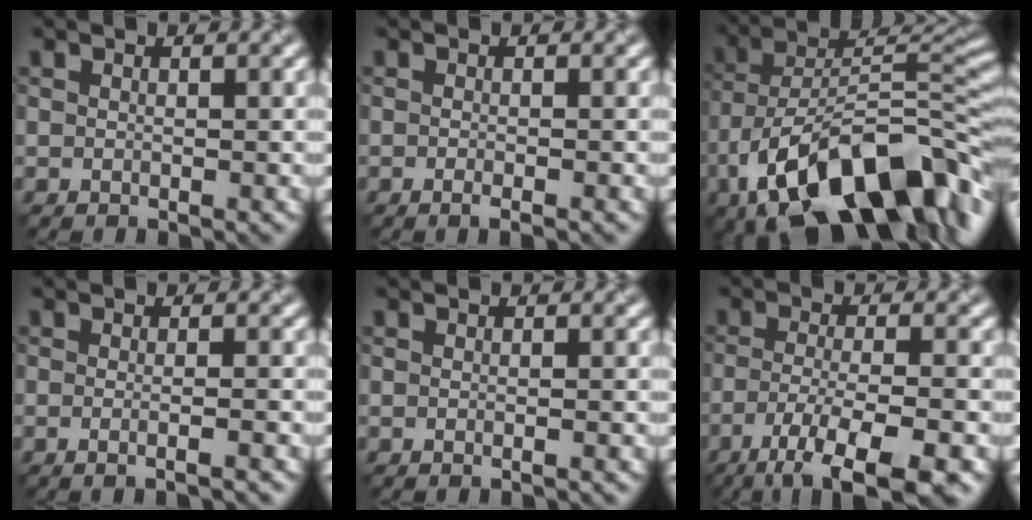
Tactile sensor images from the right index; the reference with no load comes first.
{"total": 1.2, "force": [-0.5, 0.3, 1.0], "torque": [-0.011, -0.005, -0.012]}
{"total": 15.6, "force": [-7.9, 7.4, 11.2], "torque": [-0.183, 0.016, -0.135]}
{"total": 3.0, "force": [-0.4, 1.3, 2.7], "torque": [-0.003, -0.004, -0.024]}
{"total": 0.9, "force": [-0.2, 0.3, 0.8], "torque": [-0.008, -0.006, -0.008]}
{"total": 8.6, "force": [-5.3, 2.1, 6.4], "torque": [-0.100, -0.010, -0.091]}